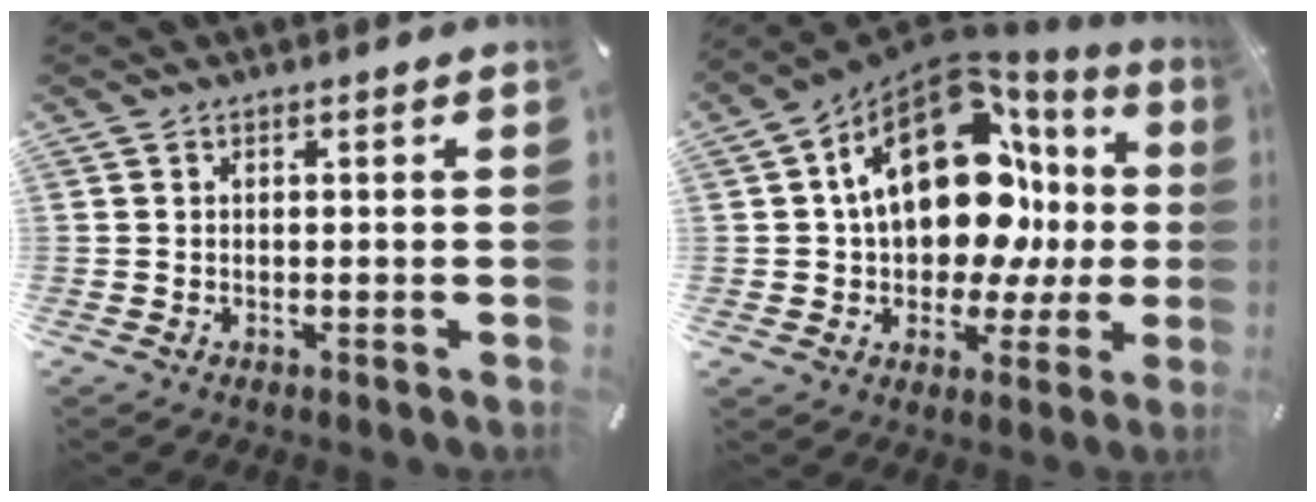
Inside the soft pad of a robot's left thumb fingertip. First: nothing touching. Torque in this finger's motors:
{"motor_torque": [2.49, 2.52, 2.08, -0.69, 0.64]}